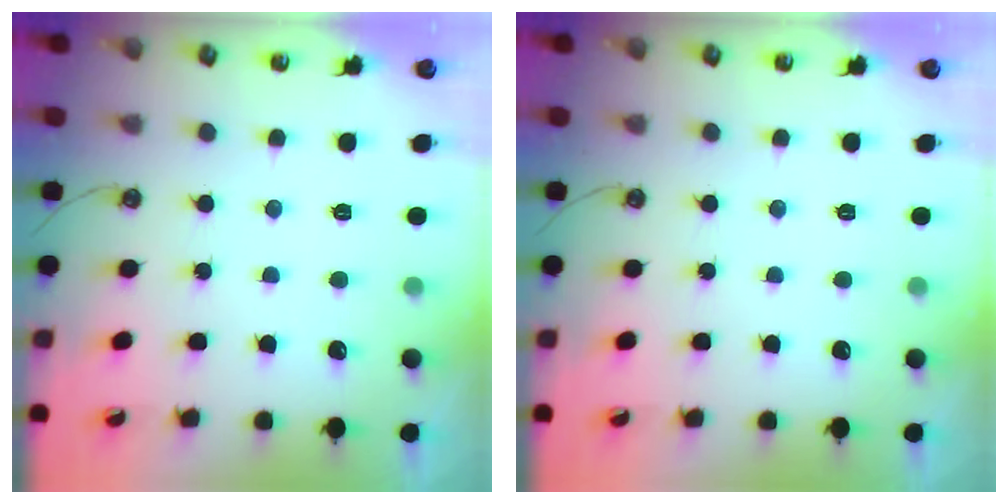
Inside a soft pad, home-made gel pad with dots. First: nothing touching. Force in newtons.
{"total": 0.0}